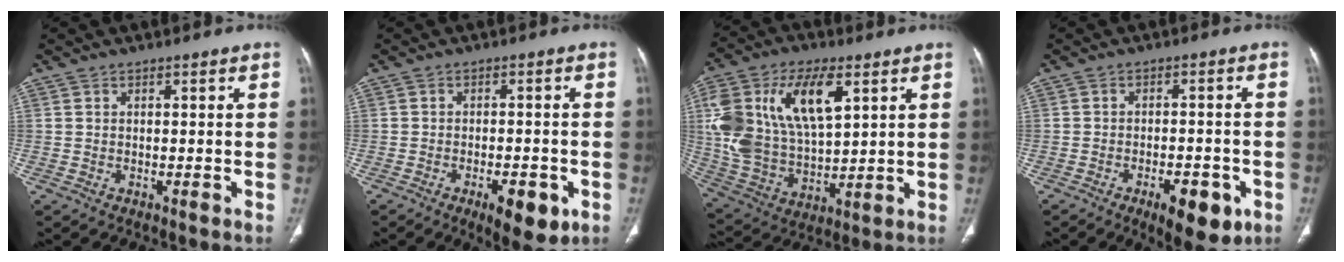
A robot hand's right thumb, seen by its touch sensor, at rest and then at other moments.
{"total": 7.8, "force": [-3.4, 3.1, 6.4], "torque": [-0.082, 0.004, -0.040]}
{"total": 20.8, "force": [7.0, 10.8, 16.3], "torque": [-0.310, -0.010, 0.137]}
{"total": 9.1, "force": [-4.3, 3.7, 7.1], "torque": [-0.086, 0.010, -0.053]}